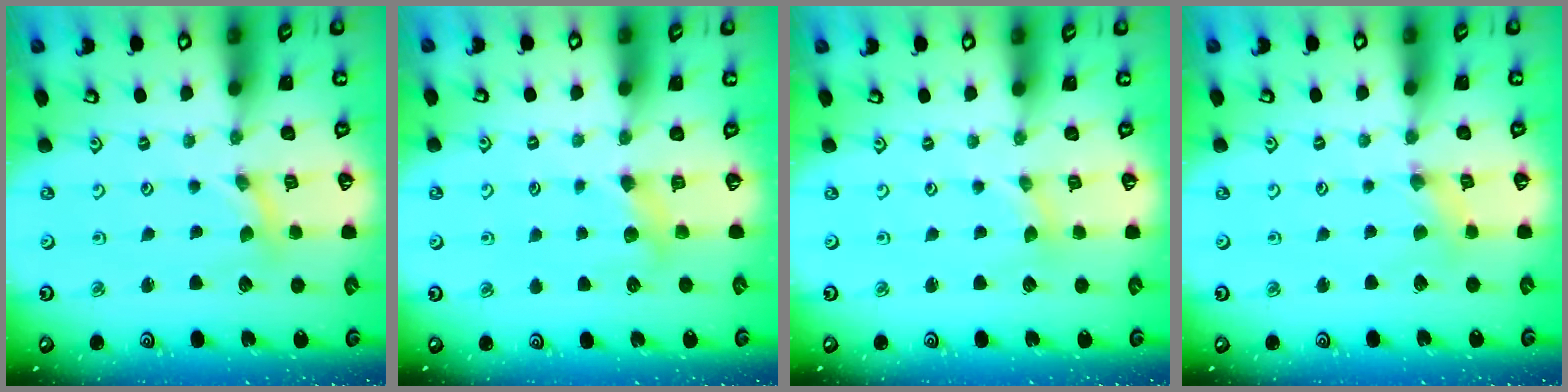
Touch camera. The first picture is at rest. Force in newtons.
{"total": 4.3, "press": 4.2, "slide": 0.9}
{"total": 0.7, "press": 0.7, "slide": 0.1}
{"total": 1.2, "press": 1.2, "slide": 0.2}